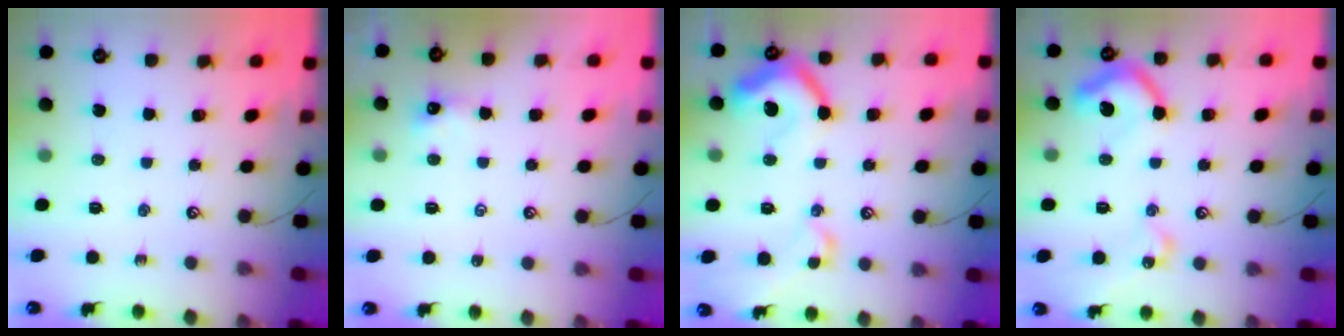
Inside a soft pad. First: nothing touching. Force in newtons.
{"total": 1.6, "press": 1.6, "slide": 0.4}
{"total": 15.6, "press": 15.5, "slide": 1.8}
{"total": 12.7, "press": 12.7, "slide": 1.2}